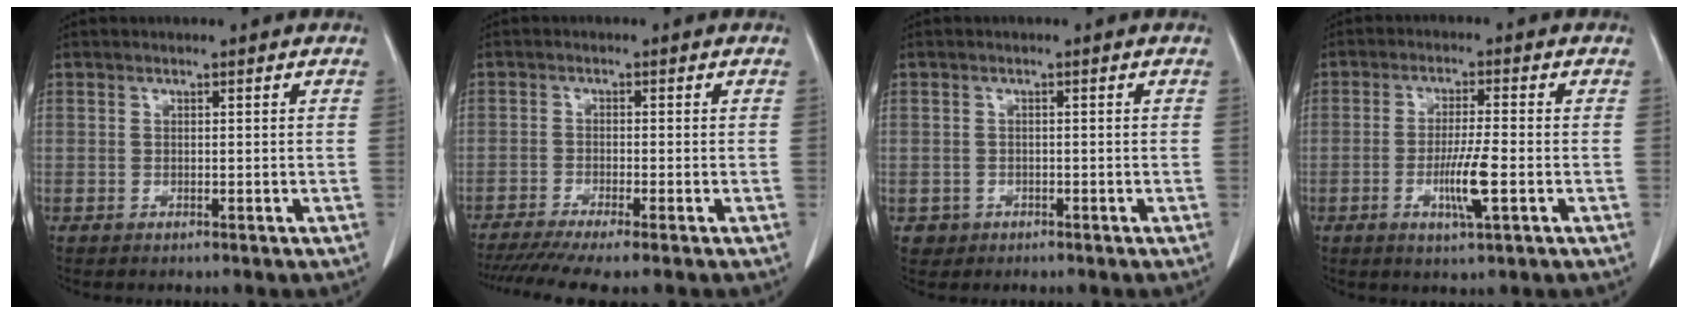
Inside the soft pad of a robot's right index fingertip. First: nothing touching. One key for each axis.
{"total": 8.6, "fx": -7.1, "fy": -0.4, "fz": 4.9, "tx": -0.069, "ty": -0.017, "tz": -0.112}
{"total": 1.8, "fx": -0.7, "fy": 1.7, "fz": -0.1, "tx": -0.002, "ty": 0.006, "tz": -0.009}
{"total": 6.3, "fx": -1.9, "fy": 0.1, "fz": 6.0, "tx": -0.112, "ty": -0.011, "tz": -0.034}